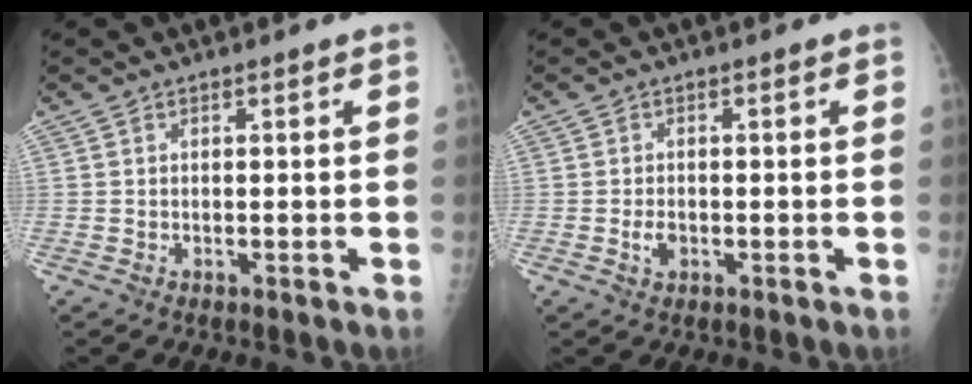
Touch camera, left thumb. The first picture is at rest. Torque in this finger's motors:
{"motor_torque": [-0.26, 0.23, 0.26, 0.09, 0.03]}